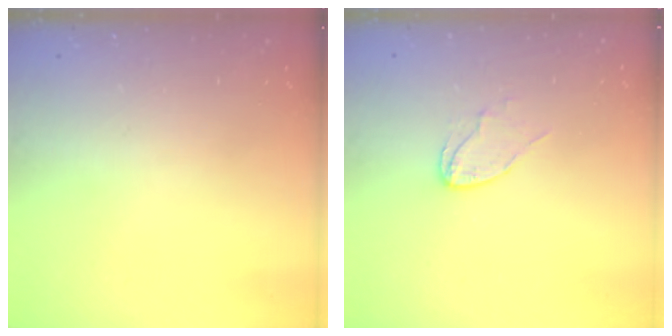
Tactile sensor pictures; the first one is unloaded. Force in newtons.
{"total": 6.3, "press": 6.3, "slide": 0.6}